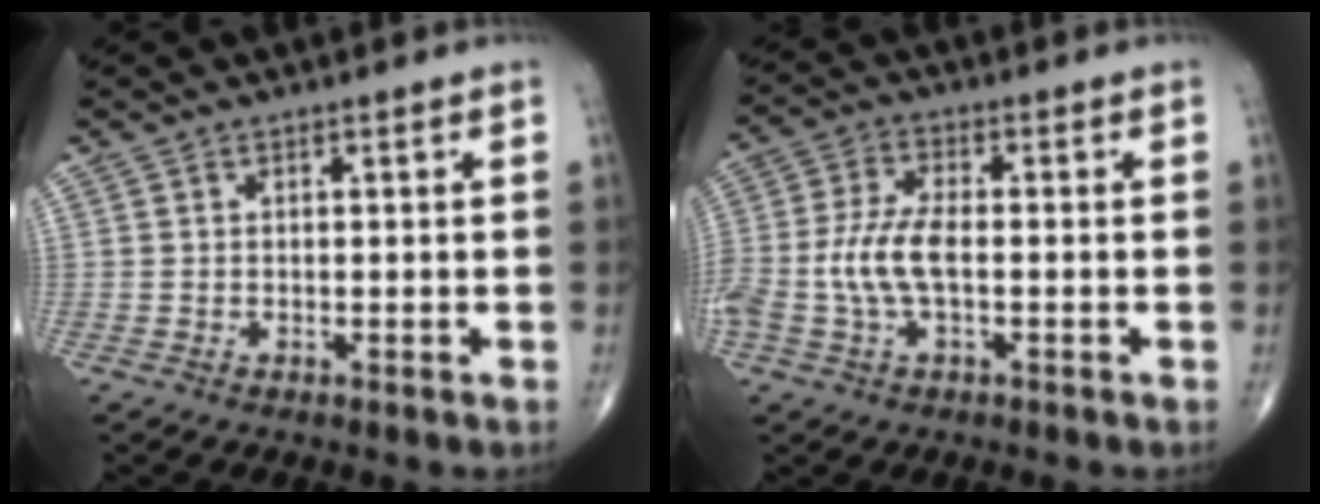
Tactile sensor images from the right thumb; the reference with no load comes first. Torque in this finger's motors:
{"motor_torque": [0.33, 0.12, 0.64, 0.25, 0.13]}